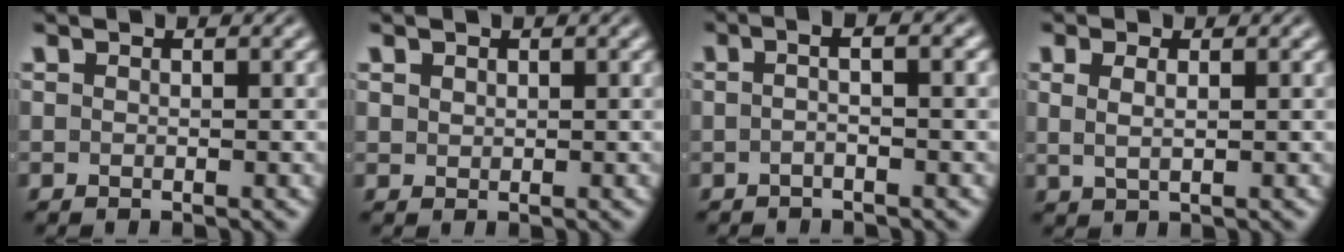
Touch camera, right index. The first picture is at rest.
{"total": 0.7, "force": [0.6, -0.3, 0.0], "torque": [0.004, -0.004, 0.021]}
{"total": 2.3, "force": [-0.6, -0.8, 2.1], "torque": [-0.027, 0.007, -0.011]}
{"total": 1.4, "force": [0.7, 0.0, 1.2], "torque": [-0.021, -0.006, 0.022]}